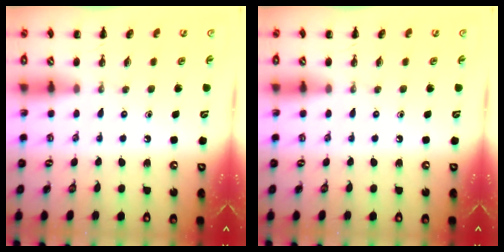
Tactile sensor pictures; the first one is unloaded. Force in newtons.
{"total": 0.0}